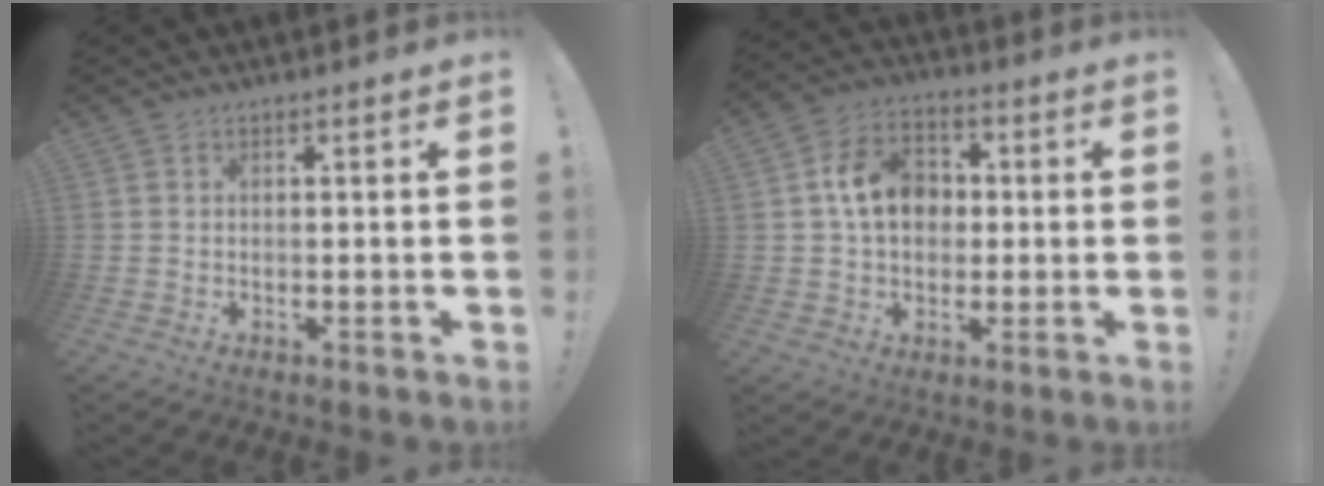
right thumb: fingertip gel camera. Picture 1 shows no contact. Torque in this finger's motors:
{"motor_torque": [1.44, 1.65, 0.20, 0.19, 0.33]}